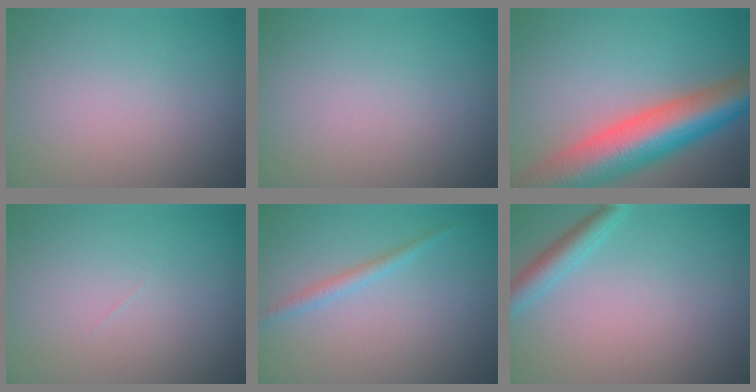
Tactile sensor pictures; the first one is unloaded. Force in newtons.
{"total": 0.0}
{"total": 11.0, "press": 10.9, "slide": 0.5}
{"total": 0.0}
{"total": 1.3, "press": 1.3, "slide": 0.1}
{"total": 2.4, "press": 2.4, "slide": 0.1}